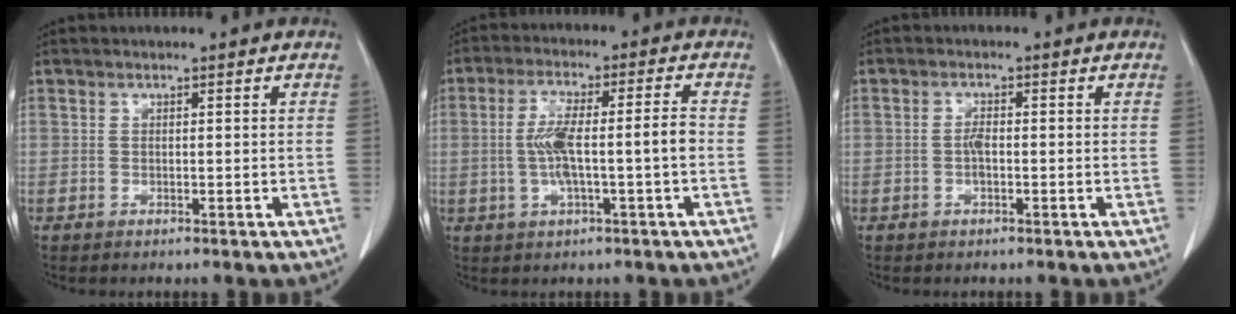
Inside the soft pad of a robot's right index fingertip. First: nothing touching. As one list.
[{"total": 8.7, "force": [-0.9, 0.9, 8.6], "torque": [-0.167, 0.017, -0.016]}, {"total": 1.8, "force": [-0.3, 0.6, 1.7], "torque": [-0.034, 0.002, -0.007]}]